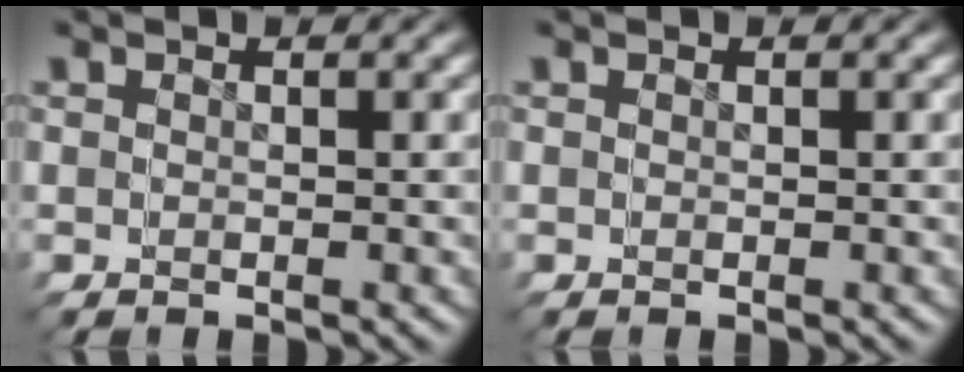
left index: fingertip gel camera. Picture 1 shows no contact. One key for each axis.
{"total": 0.0}